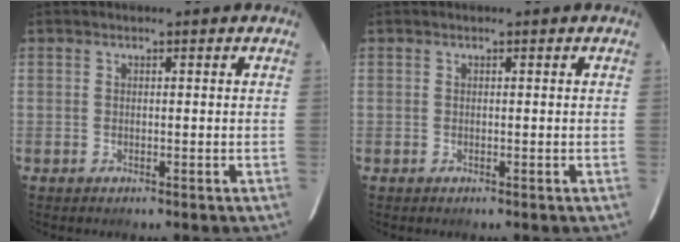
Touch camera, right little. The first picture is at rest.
{"total": 0.0}